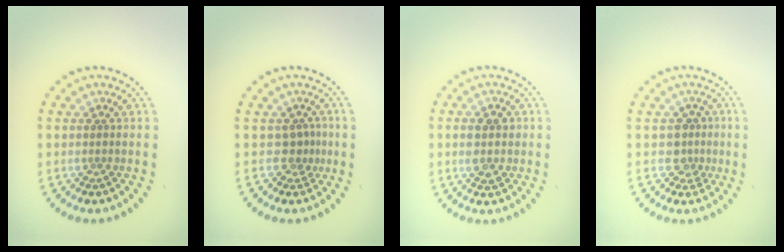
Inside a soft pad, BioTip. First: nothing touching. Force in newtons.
{"total": 1.8, "press": 1.3, "slide": 1.3}
{"total": 2.9, "press": 2.8, "slide": 0.2}
{"total": 2.2, "press": 1.9, "slide": 1.1}